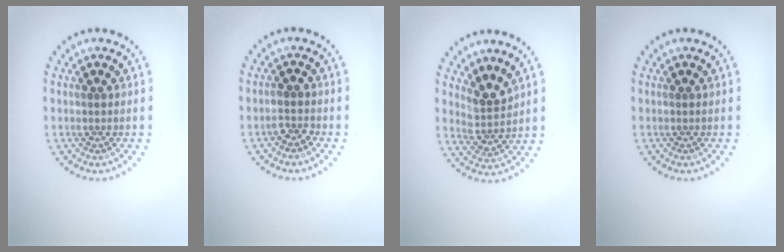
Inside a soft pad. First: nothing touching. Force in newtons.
{"total": 1.2, "press": 1.1, "slide": 0.6}
{"total": 2.7, "press": 2.0, "slide": 1.8}
{"total": 0.0}